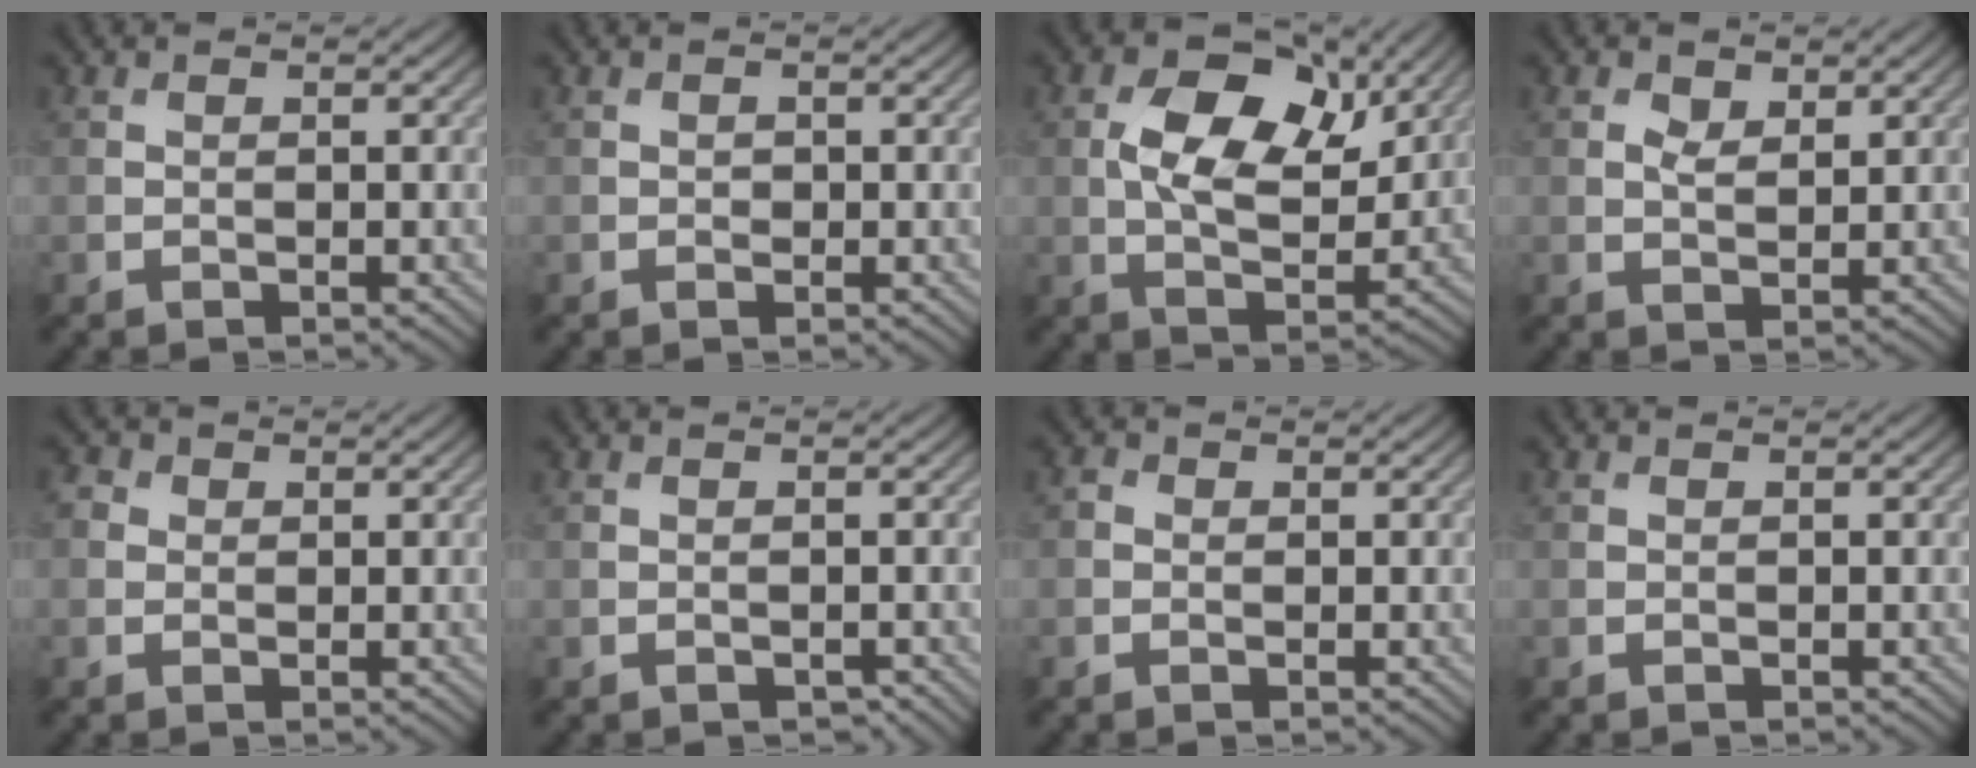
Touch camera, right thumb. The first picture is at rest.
{"total": 0.6, "force": [-0.1, 0.6, 0.2], "torque": [0.000, -0.006, -0.003]}
{"total": 10.9, "force": [3.4, 6.2, 8.3], "torque": [-0.151, -0.002, 0.056]}
{"total": 2.0, "force": [1.1, 1.0, 1.3], "torque": [-0.027, -0.003, 0.021]}
{"total": 1.6, "force": [0.3, 1.5, 0.5], "torque": [-0.015, 0.003, 0.000]}
{"total": 0.5, "force": [-0.4, 0.3, 0.2], "torque": [-0.004, -0.006, -0.006]}
{"total": 0.9, "force": [-0.1, 0.8, 0.3], "torque": [-0.006, -0.001, -0.006]}
{"total": 0.0}